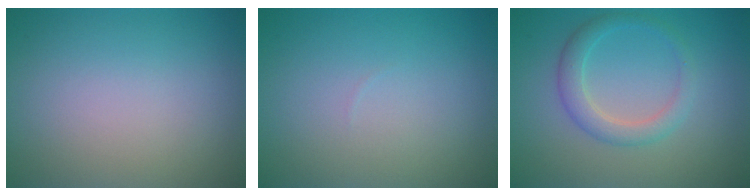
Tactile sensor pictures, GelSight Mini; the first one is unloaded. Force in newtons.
{"total": 0.0}
{"total": 2.7, "press": 2.7, "slide": 0.1}